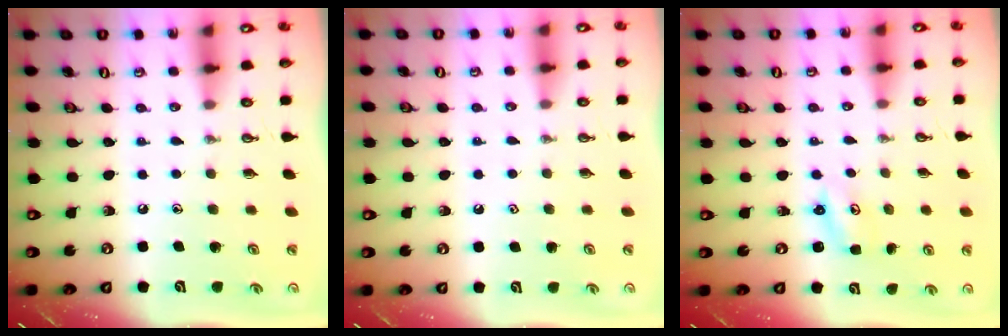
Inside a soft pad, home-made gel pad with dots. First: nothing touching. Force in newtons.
{"total": 0.8, "press": 0.2, "slide": 0.7}
{"total": 2.2, "press": 2.1, "slide": 0.4}